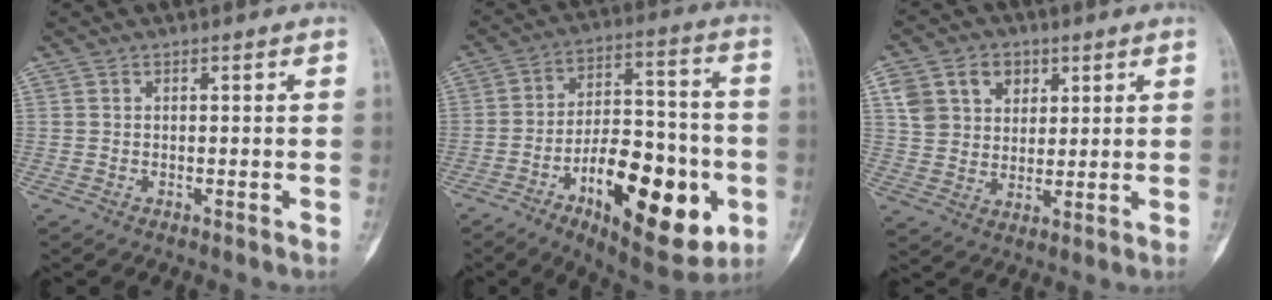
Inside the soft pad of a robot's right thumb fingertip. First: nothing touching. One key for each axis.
{"total": 23.3, "fx": -8.0, "fy": 10.5, "fz": 19.2, "tx": -0.260, "ty": 0.029, "tz": -0.112}
{"total": 10.7, "fx": 4.6, "fy": 8.2, "fz": 5.2, "tx": -0.061, "ty": -0.009, "tz": 0.087}